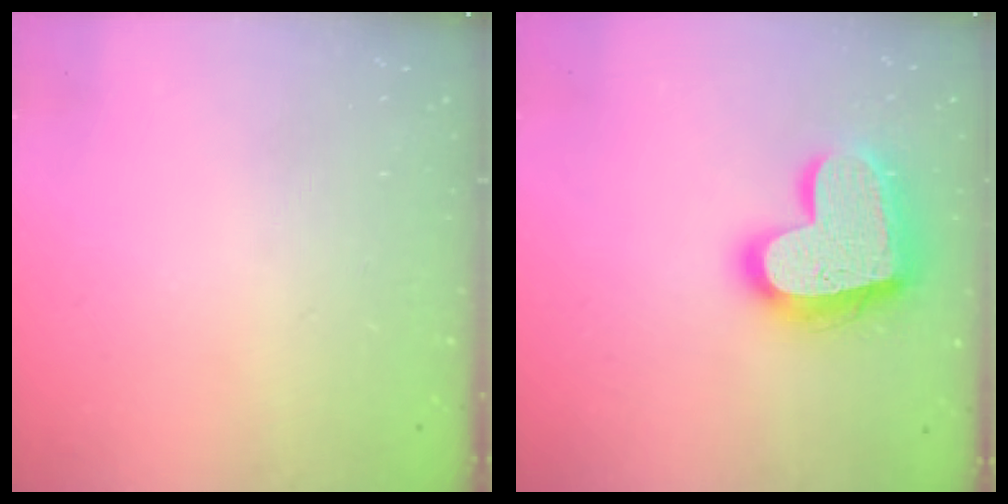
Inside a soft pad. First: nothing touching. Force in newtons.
{"total": 20.4, "press": 20.3, "slide": 1.7}